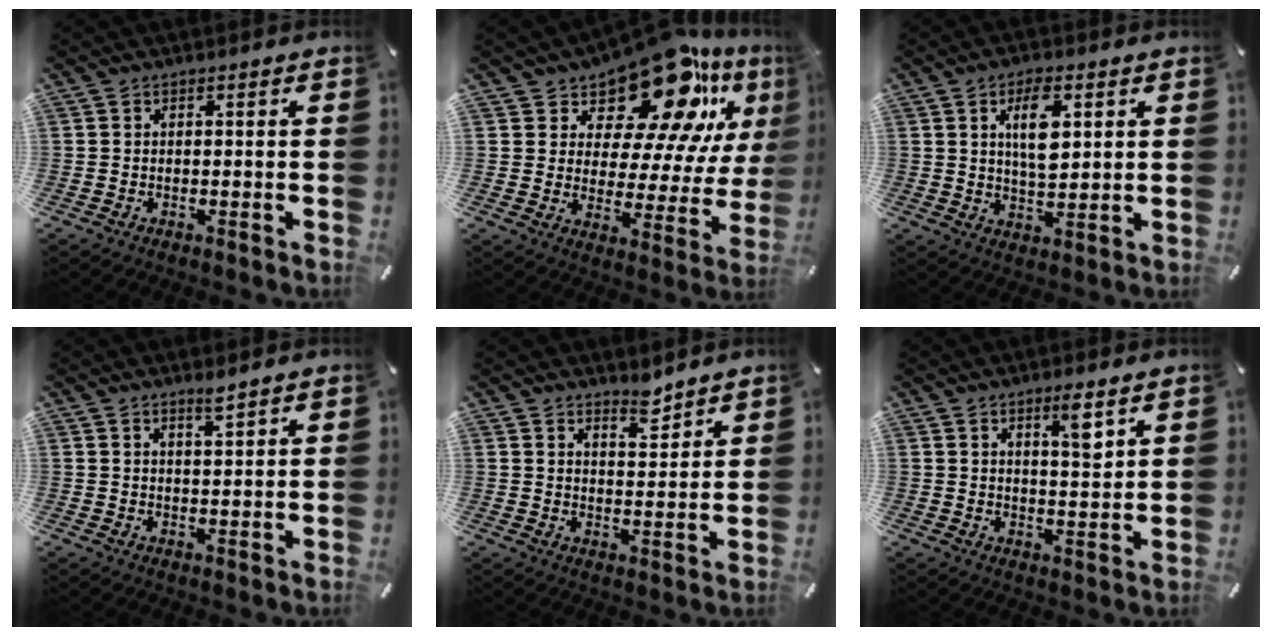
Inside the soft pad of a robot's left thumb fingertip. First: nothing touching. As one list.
[{"total": 18.0, "force": [14.1, 6.9, 8.9], "torque": [-0.148, -0.120, 0.238]}, {"total": 8.6, "force": [3.0, 3.8, 7.1], "torque": [-0.122, -0.009, 0.044]}, {"total": 2.8, "force": [2.4, 0.1, 1.6], "torque": [-0.026, -0.011, 0.041]}, {"total": 5.3, "force": [4.9, 1.6, 1.4], "torque": [0.002, -0.044, 0.083]}, {"total": 5.8, "force": [3.7, 0.9, 4.4], "torque": [-0.064, -0.024, 0.055]}]